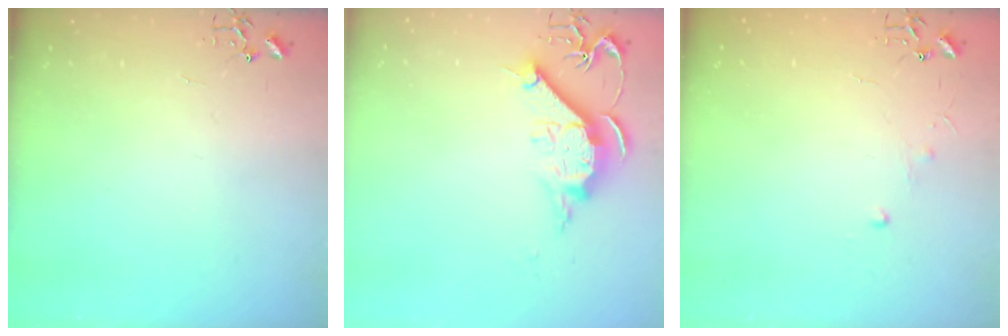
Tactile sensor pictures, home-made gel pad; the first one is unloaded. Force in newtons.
{"total": 12.1, "press": 12.0, "slide": 1.3}
{"total": 4.0, "press": 4.0, "slide": 0.5}